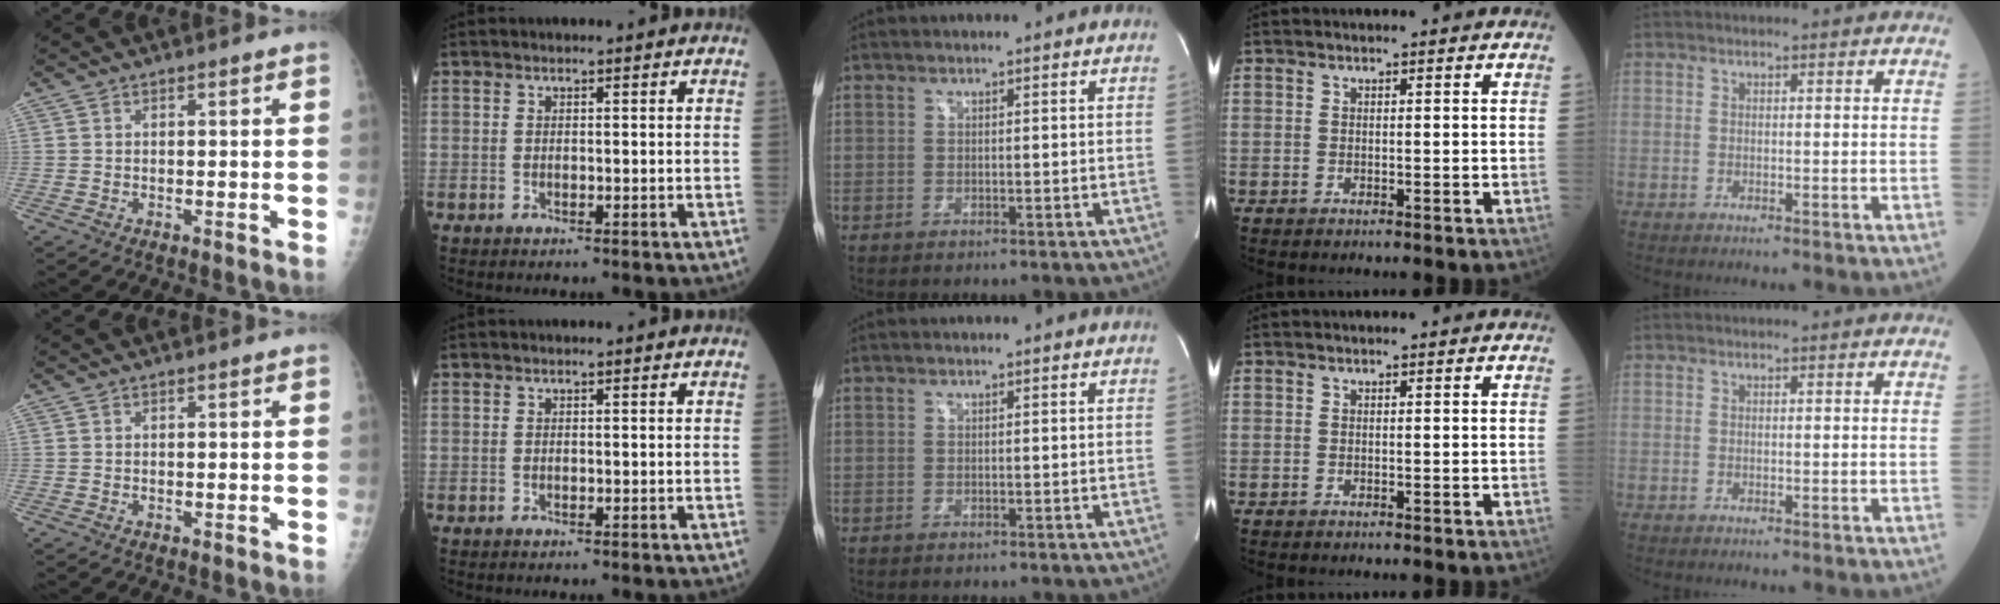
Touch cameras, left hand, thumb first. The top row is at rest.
{}